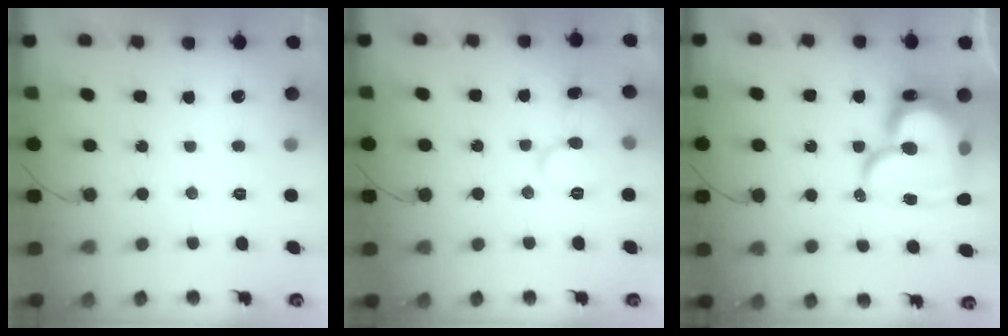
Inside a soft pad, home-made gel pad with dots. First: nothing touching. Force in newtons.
{"total": 9.2, "press": 9.1, "slide": 1.1}
{"total": 25.1, "press": 25.0, "slide": 1.9}